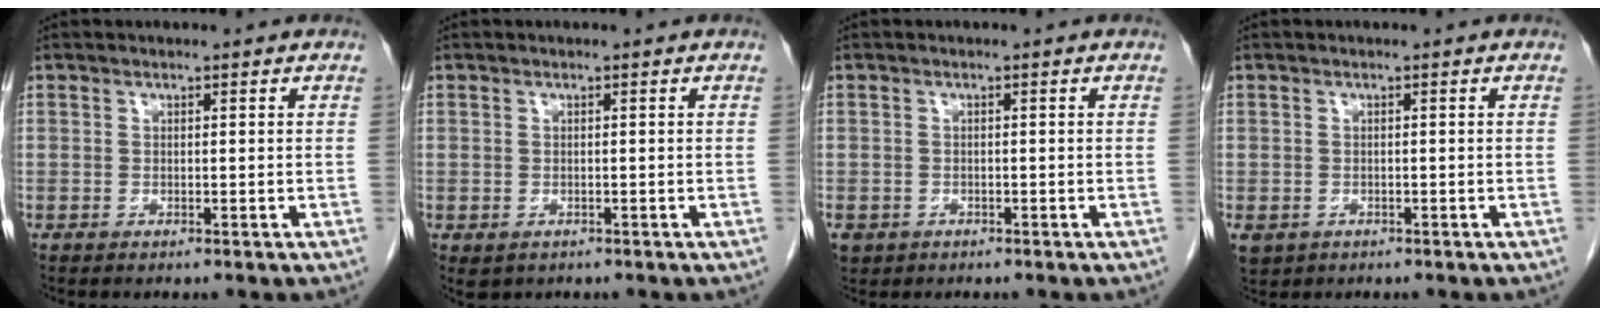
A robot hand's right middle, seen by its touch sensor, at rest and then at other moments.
{"total": 1.5, "force": [-0.7, 1.2, 0.6], "torque": [-0.010, 0.000, 0.001]}
{"total": 2.9, "force": [-1.7, 2.2, 0.7], "torque": [-0.013, -0.001, -0.025]}
{"total": 4.1, "force": [-2.0, 3.4, 1.4], "torque": [-0.032, -0.004, -0.026]}